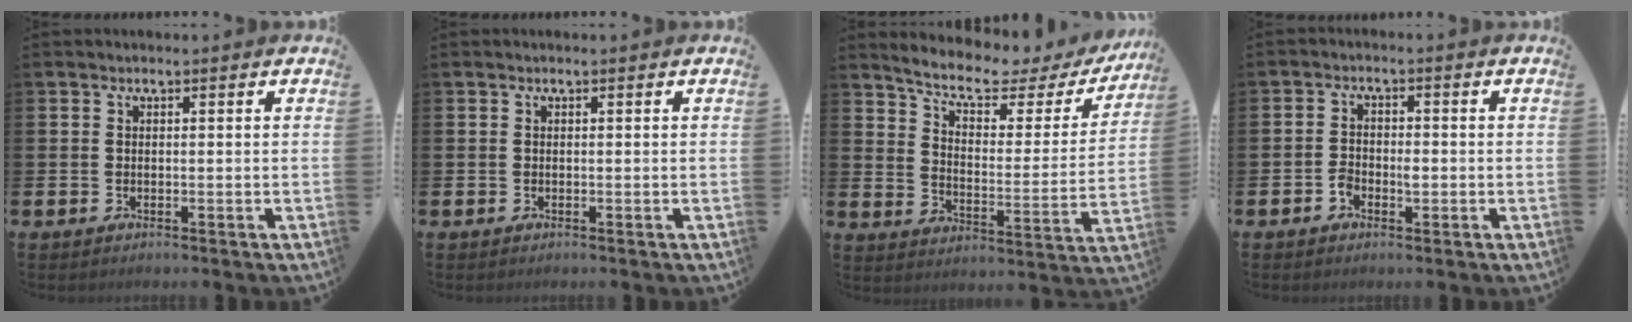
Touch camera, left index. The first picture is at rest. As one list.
[{"total": 0.0}, {"total": 7.0, "force": [5.8, 2.2, 3.2], "torque": [-0.090, -0.038, 0.093]}, {"total": 2.0, "force": [-0.8, 1.2, 1.4], "torque": [-0.017, 0.001, -0.019]}]